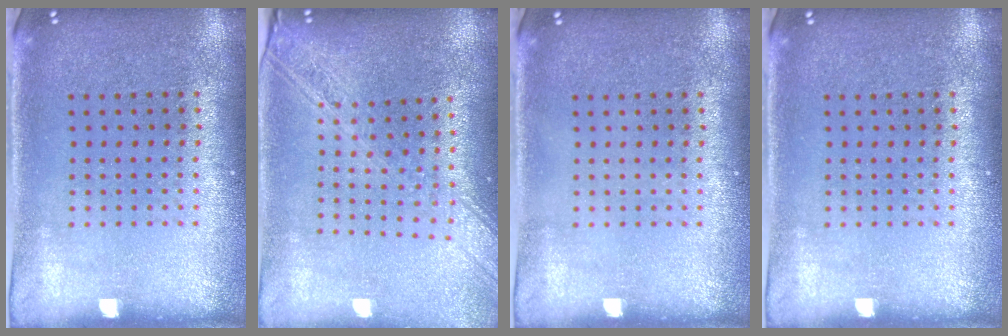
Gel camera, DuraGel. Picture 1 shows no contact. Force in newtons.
{"total": 2.2, "press": 1.9, "slide": 1.2}
{"total": 0.0}
{"total": 0.0}